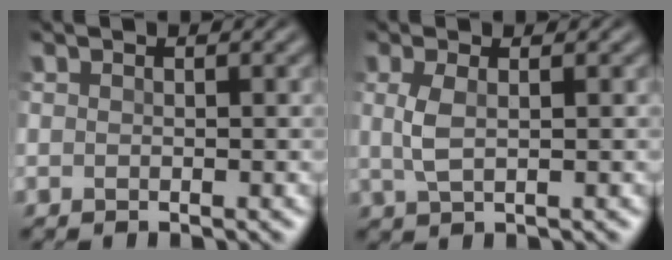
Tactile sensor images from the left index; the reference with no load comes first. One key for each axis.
{"total": 2.2, "fx": 0.2, "fy": 0.8, "fz": 2.1, "tx": -0.050, "ty": 0.001, "tz": 0.006}